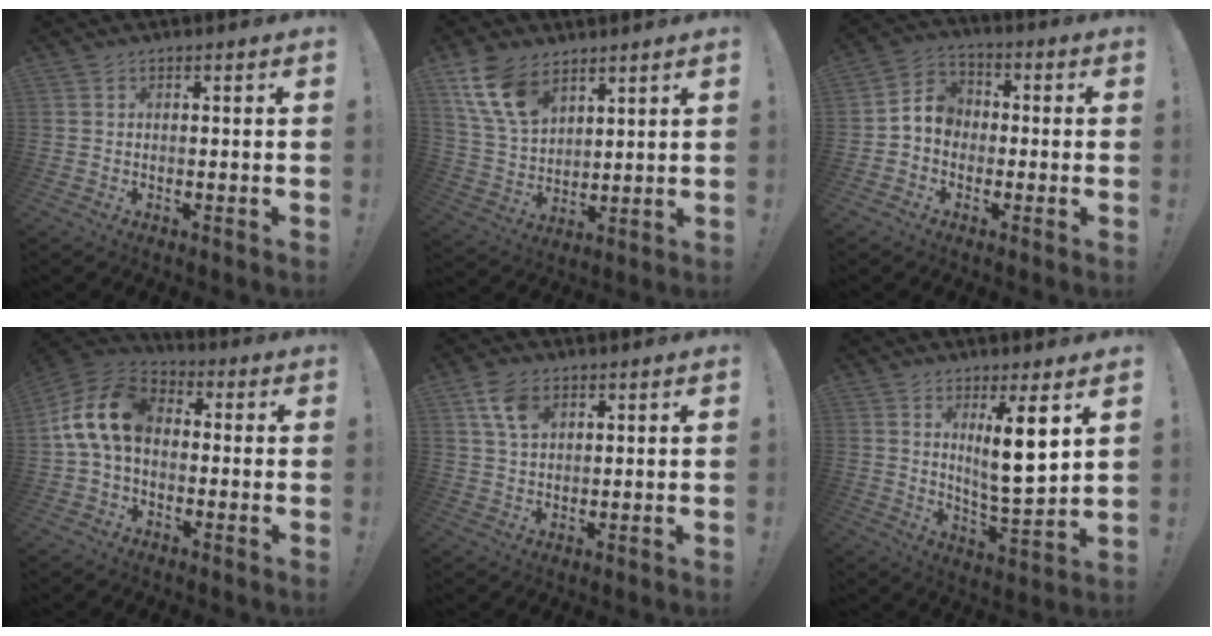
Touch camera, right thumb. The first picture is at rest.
{"total": 13.1, "force": [8.2, 7.7, 6.7], "torque": [-0.137, -0.034, 0.159]}
{"total": 7.0, "force": [-1.5, 6.2, 2.9], "torque": [-0.040, 0.020, -0.022]}
{"total": 14.8, "force": [1.3, 9.8, 11.0], "torque": [-0.209, 0.018, 0.026]}
{"total": 7.5, "force": [3.7, 4.7, 4.5], "torque": [-0.081, -0.006, 0.073]}
{"total": 11.9, "force": [5.1, 1.8, 10.6], "torque": [-0.151, -0.032, 0.076]}